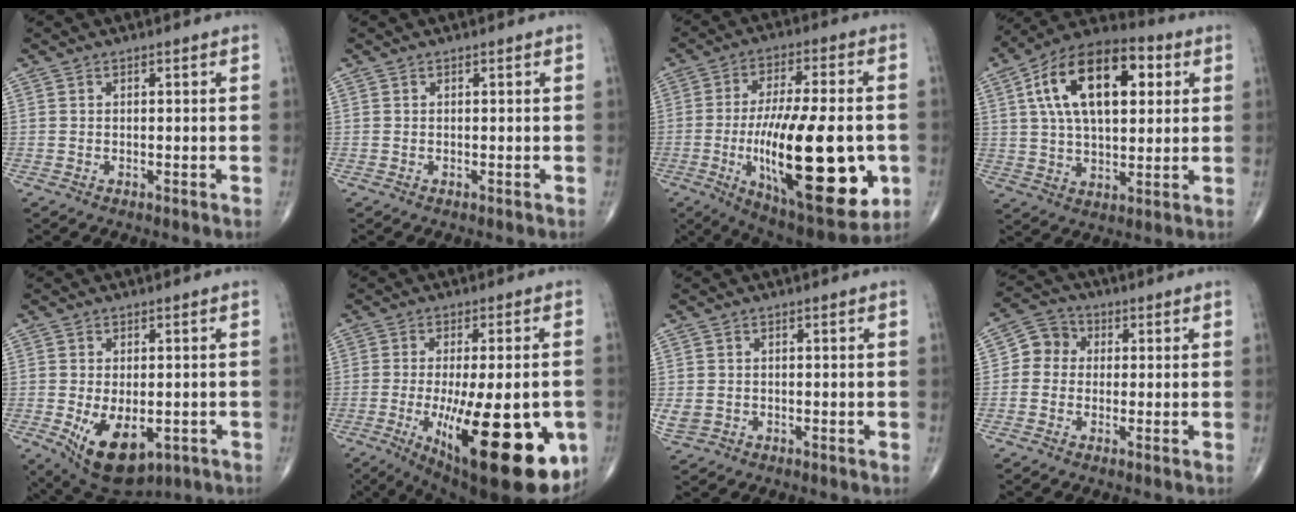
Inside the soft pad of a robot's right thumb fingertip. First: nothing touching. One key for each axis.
{"total": 0.0}
{"total": 27.9, "fx": -5.7, "fy": 9.7, "fz": 25.6, "tx": -0.410, "ty": -0.015, "tz": -0.072}
{"total": 20.5, "fx": 5.8, "fy": 10.8, "fz": 16.5, "tx": -0.258, "ty": 0.011, "tz": 0.089}
{"total": 11.6, "fx": -3.7, "fy": 6.4, "fz": 8.9, "tx": -0.135, "ty": -0.008, "tz": -0.039}
{"total": 25.8, "fx": -7.6, "fy": 8.6, "fz": 23.2, "tx": -0.304, "ty": -0.027, "tz": -0.088}
{"total": 2.8, "fx": -0.5, "fy": 2.3, "fz": 1.5, "tx": -0.034, "ty": -0.001, "tz": -0.003}
{"total": 5.6, "fx": 0.1, "fy": 5.1, "fz": 2.4, "tx": -0.018, "ty": 0.017, "tz": -0.013}